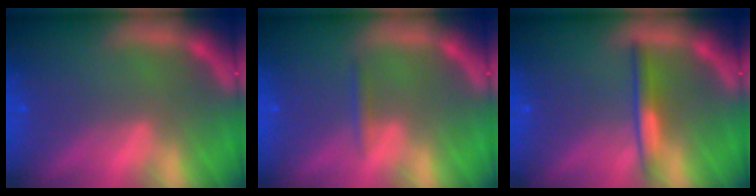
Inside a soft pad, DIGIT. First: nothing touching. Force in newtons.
{"total": 0.9}
{"total": 2.4}